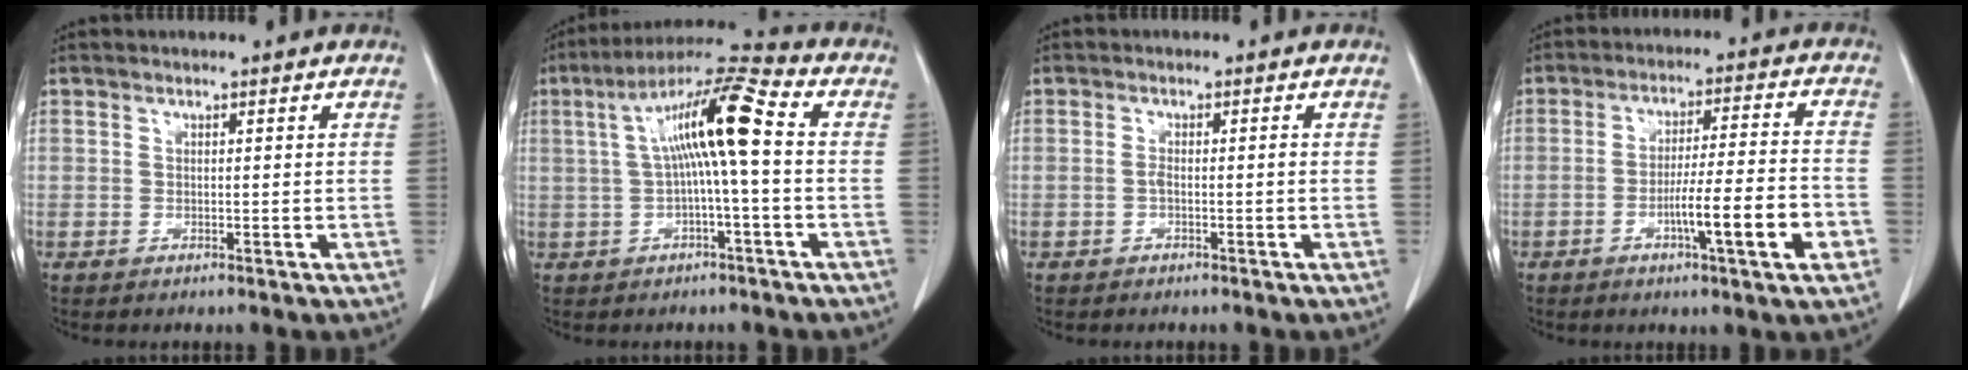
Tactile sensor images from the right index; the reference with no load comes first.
{"total": 11.3, "force": [0.9, 0.5, 11.2], "torque": [-0.203, 0.035, 0.011]}
{"total": 1.3, "force": [-0.4, 0.2, 1.2], "torque": [-0.021, 0.002, -0.007]}
{"total": 10.9, "force": [-4.0, 0.1, 10.1], "torque": [-0.158, -0.001, -0.064]}